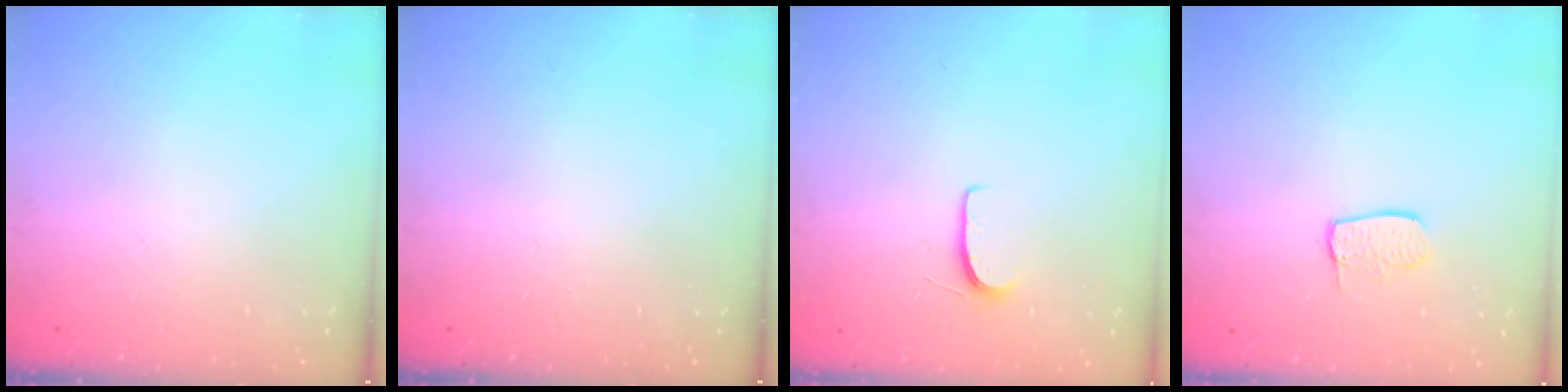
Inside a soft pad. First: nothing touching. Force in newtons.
{"total": 0.0}
{"total": 5.4, "press": 5.3, "slide": 0.5}
{"total": 6.3, "press": 6.3, "slide": 0.2}